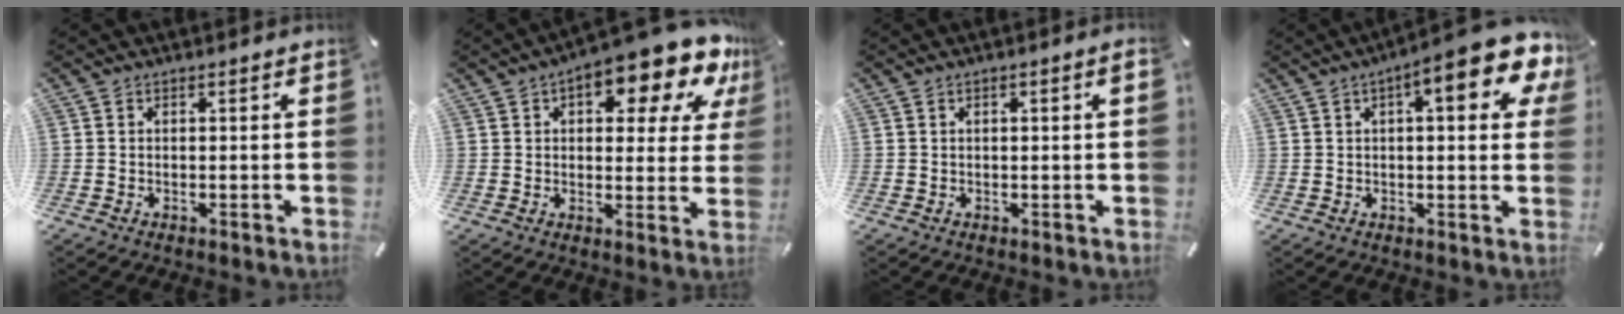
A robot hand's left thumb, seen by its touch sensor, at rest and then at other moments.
{"total": 15.4, "force": [9.8, 6.0, 10.2], "torque": [-0.132, -0.065, 0.159]}
{"total": 1.5, "force": [0.2, 0.1, 1.5], "torque": [-0.027, -0.002, 0.004]}
{"total": 13.4, "force": [6.3, 3.7, 11.3], "torque": [-0.153, -0.031, 0.097]}